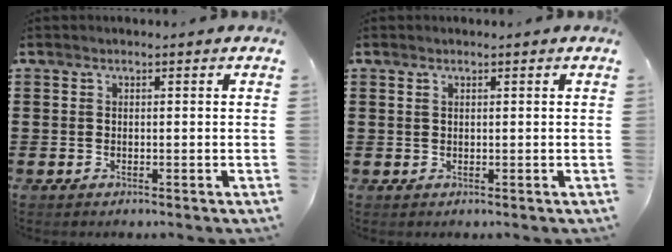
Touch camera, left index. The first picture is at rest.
{"total": 0.7, "force": [0.4, 0.4, 0.5], "torque": [-0.011, 0.004, 0.006]}